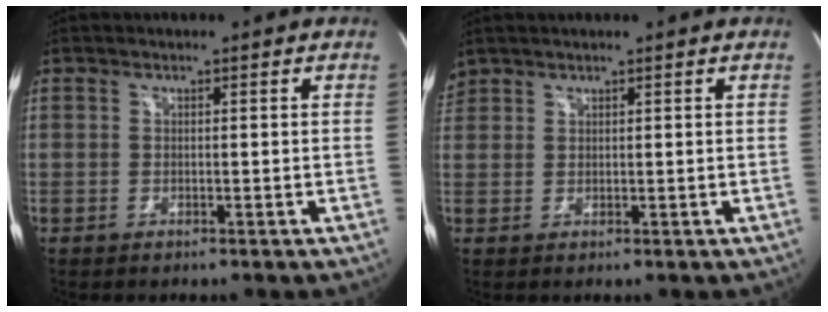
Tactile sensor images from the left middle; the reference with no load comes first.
{"total": 2.0, "force": [1.8, 0.9, 0.1], "torque": [-0.009, 0.017, 0.039]}